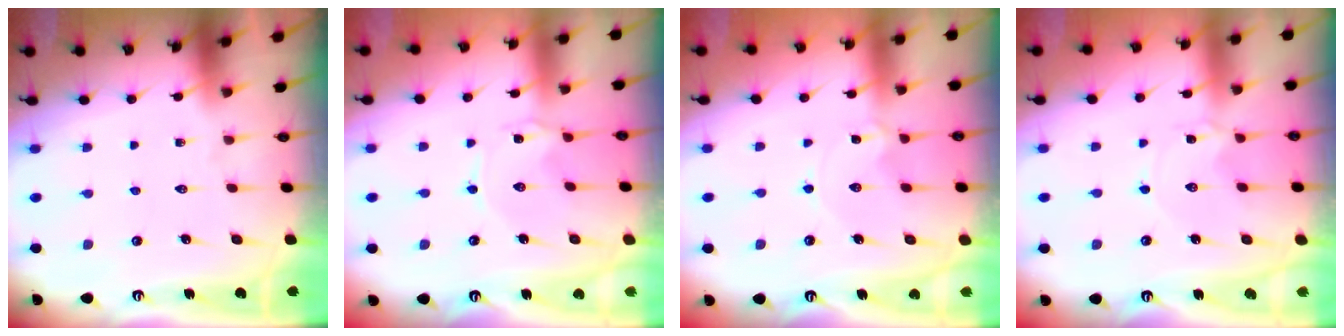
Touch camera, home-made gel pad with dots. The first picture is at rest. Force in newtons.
{"total": 1.4, "press": 1.4, "slide": 0.1}
{"total": 0.8, "press": 0.8, "slide": 0.0}
{"total": 1.8, "press": 1.8, "slide": 0.3}